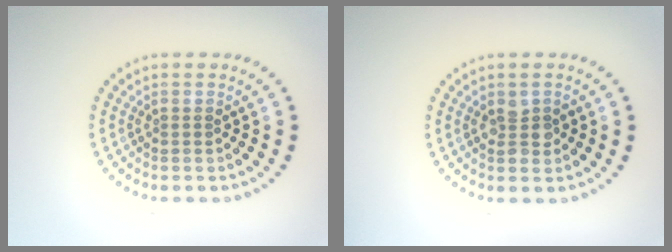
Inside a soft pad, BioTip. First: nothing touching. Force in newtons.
{"total": 2.0, "press": 1.9, "slide": 0.3}